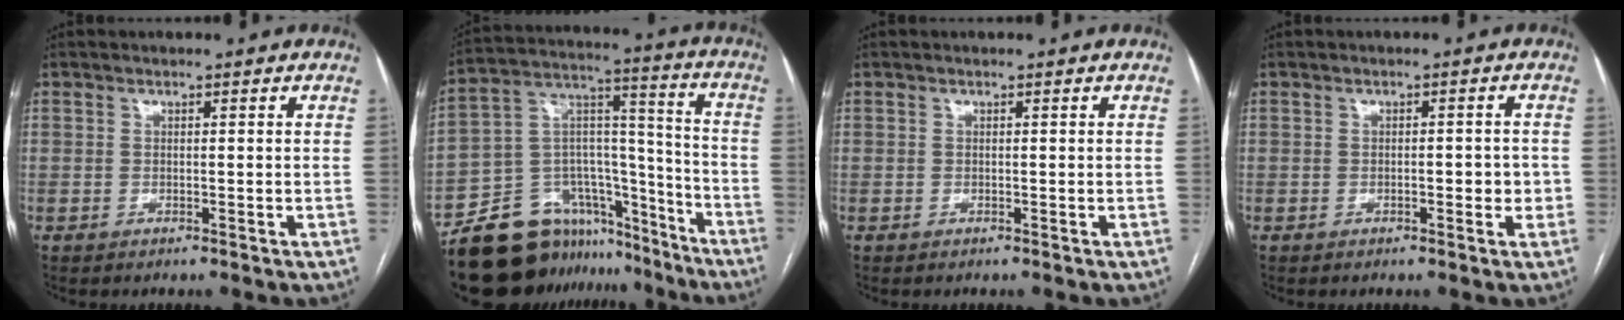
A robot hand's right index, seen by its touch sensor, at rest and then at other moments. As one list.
[{"total": 19.5, "force": [-16.2, 9.6, 5.0], "torque": [-0.078, 0.074, -0.253]}, {"total": 0.0}, {"total": 2.8, "force": [-0.4, 1.3, 2.4], "torque": [-0.034, 0.008, -0.001]}]